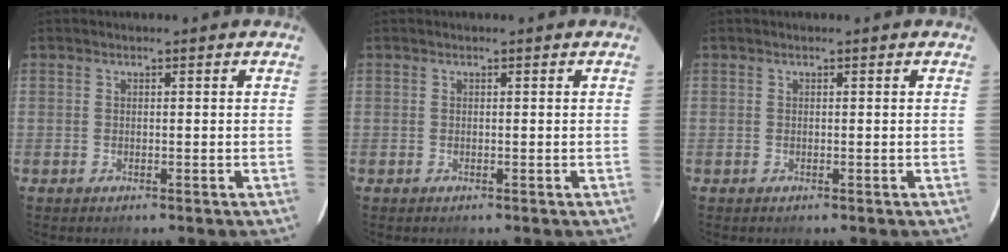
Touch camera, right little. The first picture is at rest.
{"total": 0.0}
{"total": 0.0}